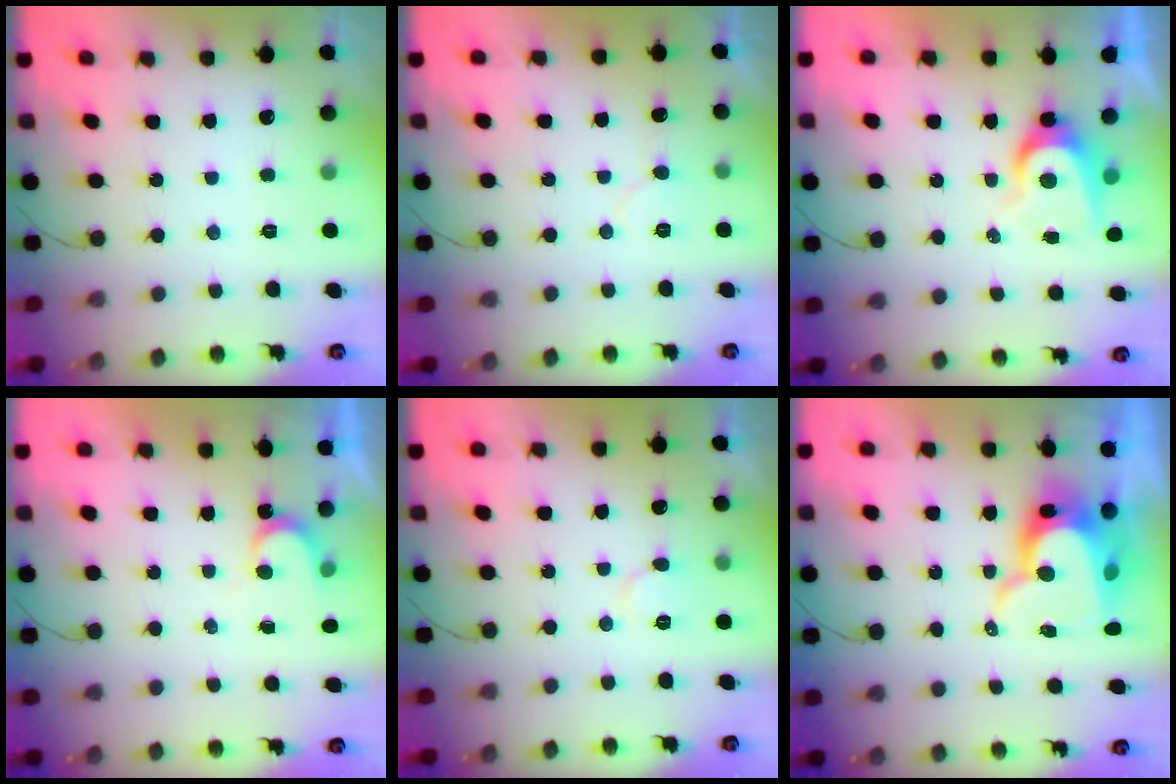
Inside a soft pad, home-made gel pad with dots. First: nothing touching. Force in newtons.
{"total": 5.5, "press": 5.5, "slide": 0.2}
{"total": 7.0, "press": 6.9, "slide": 0.4}
{"total": 2.8, "press": 2.8, "slide": 0.2}
{"total": 6.1, "press": 6.1, "slide": 0.5}
{"total": 12.3, "press": 12.3, "slide": 0.8}